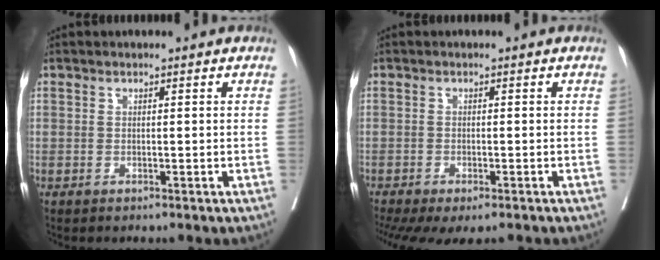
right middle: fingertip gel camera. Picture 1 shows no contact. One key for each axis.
{"total": 9.3, "fx": -7.1, "fy": 2.9, "fz": 5.2, "tx": -0.093, "ty": -0.007, "tz": -0.103}